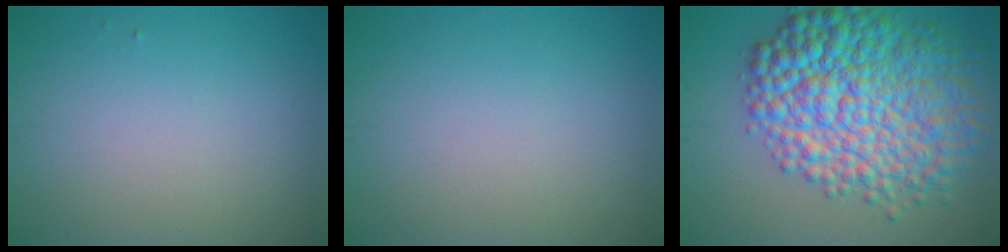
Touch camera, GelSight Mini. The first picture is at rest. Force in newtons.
{"total": 0.0}
{"total": 12.1, "press": 12.1, "slide": 0.1}